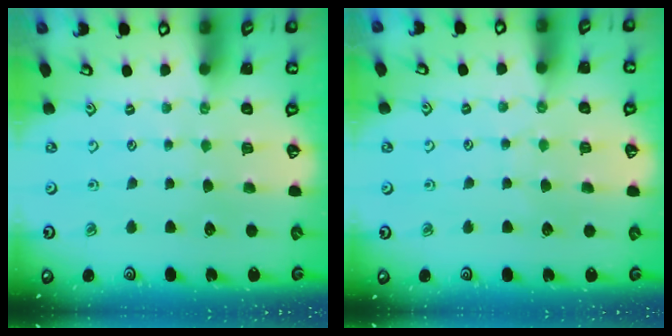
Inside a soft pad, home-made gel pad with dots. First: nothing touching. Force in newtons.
{"total": 2.8, "press": 2.7, "slide": 0.5}